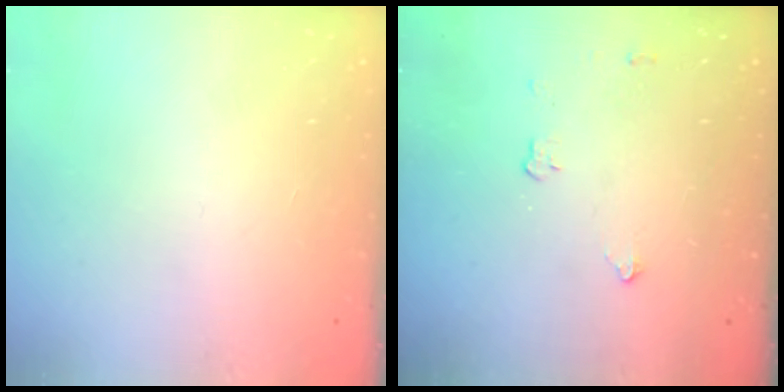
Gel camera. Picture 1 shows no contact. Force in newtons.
{"total": 2.8, "press": 2.8, "slide": 0.5}